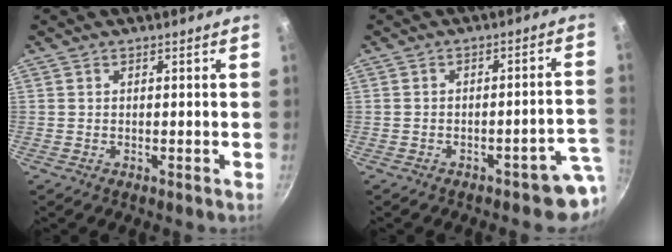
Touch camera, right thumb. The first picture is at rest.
{"total": 6.0, "force": [-3.0, 2.7, 4.5], "torque": [-0.014, 0.039, -0.033]}